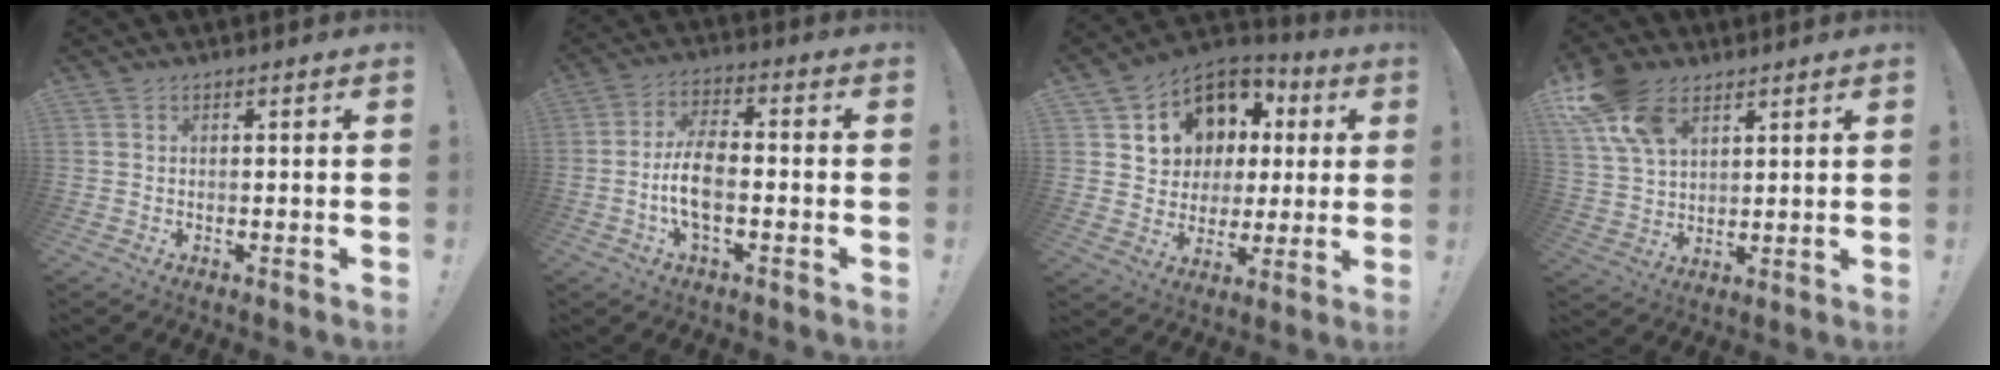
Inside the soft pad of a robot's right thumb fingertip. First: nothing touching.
{"total": 9.6, "force": [-2.4, 4.5, 8.2], "torque": [-0.165, 0.006, -0.042]}
{"total": 11.9, "force": [4.5, 10.4, 3.7], "torque": [-0.057, -0.032, 0.108]}
{"total": 14.8, "force": [8.0, 9.1, 8.5], "torque": [-0.169, -0.030, 0.154]}